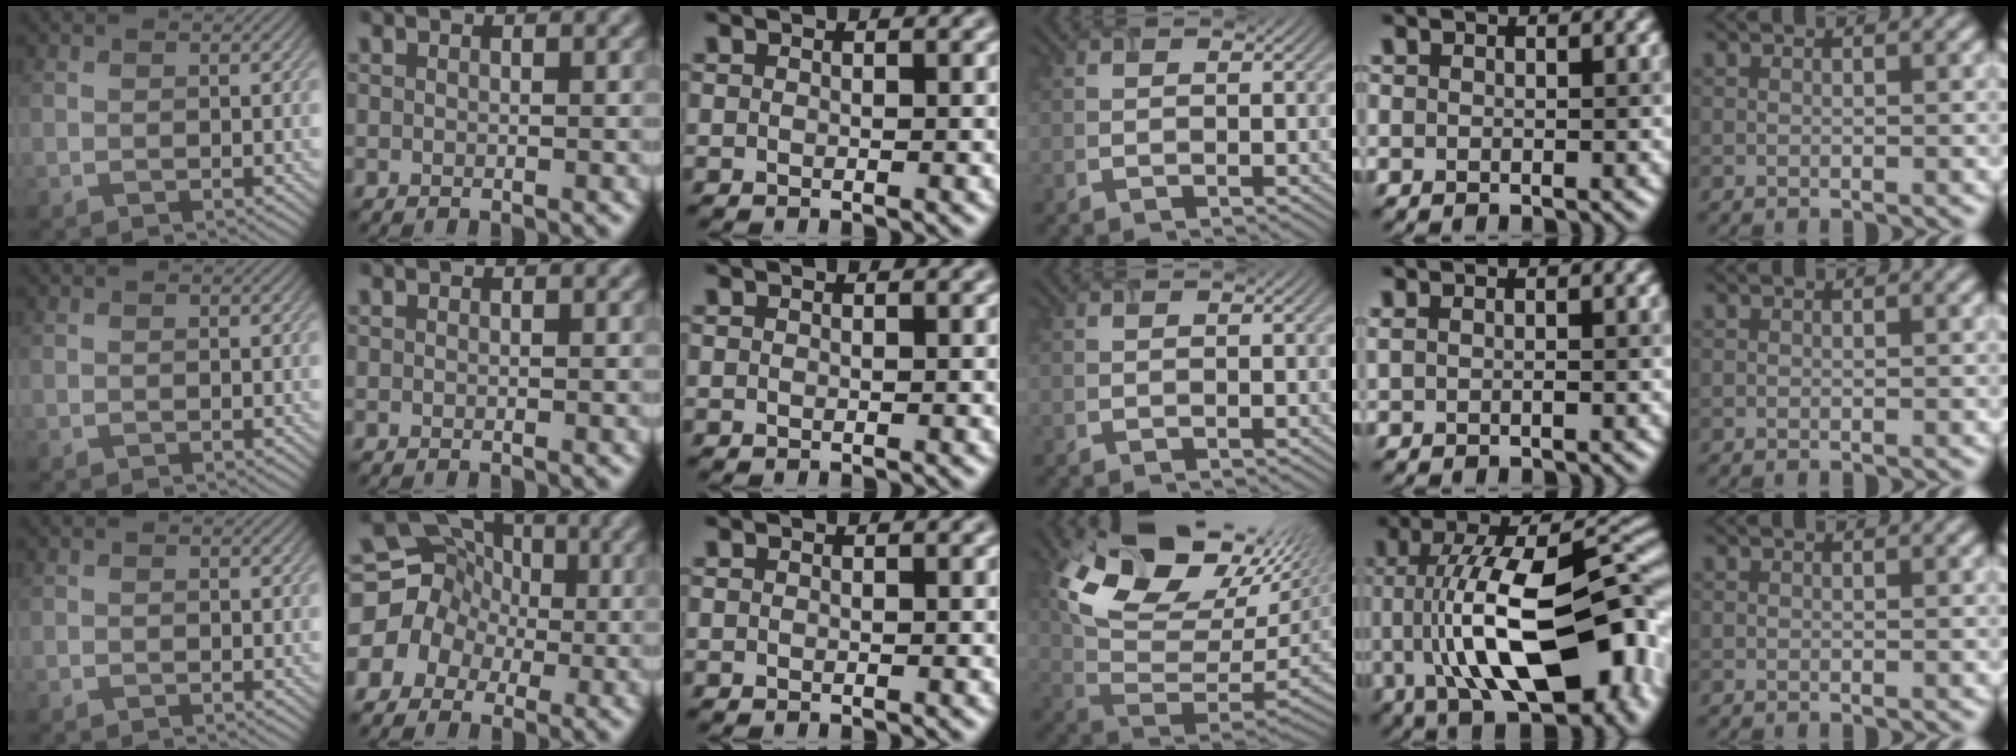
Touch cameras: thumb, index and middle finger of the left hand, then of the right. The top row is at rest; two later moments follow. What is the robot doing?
{"motion": "extract", "object": "airpods case & airpods"}